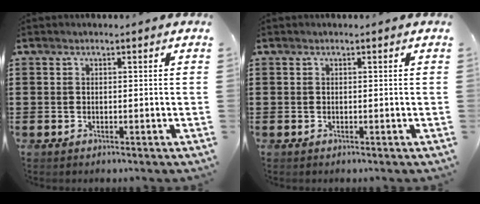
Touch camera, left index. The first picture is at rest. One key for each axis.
{"total": 0.0}